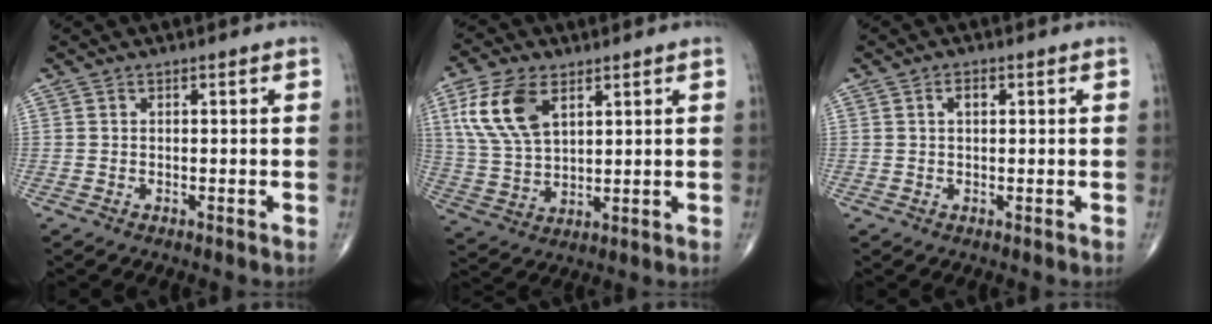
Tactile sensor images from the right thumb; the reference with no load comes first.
{"total": 12.3, "force": [5.2, 6.7, 8.8], "torque": [-0.176, -0.012, 0.109]}
{"total": 2.0, "force": [0.6, 1.1, 1.6], "torque": [-0.027, 0.005, 0.009]}